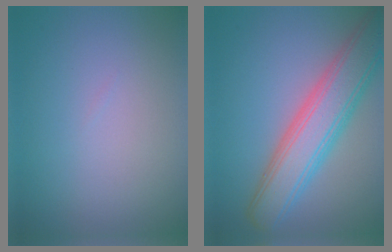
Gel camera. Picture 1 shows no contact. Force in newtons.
{"total": 7.4, "press": 7.3, "slide": 0.7}